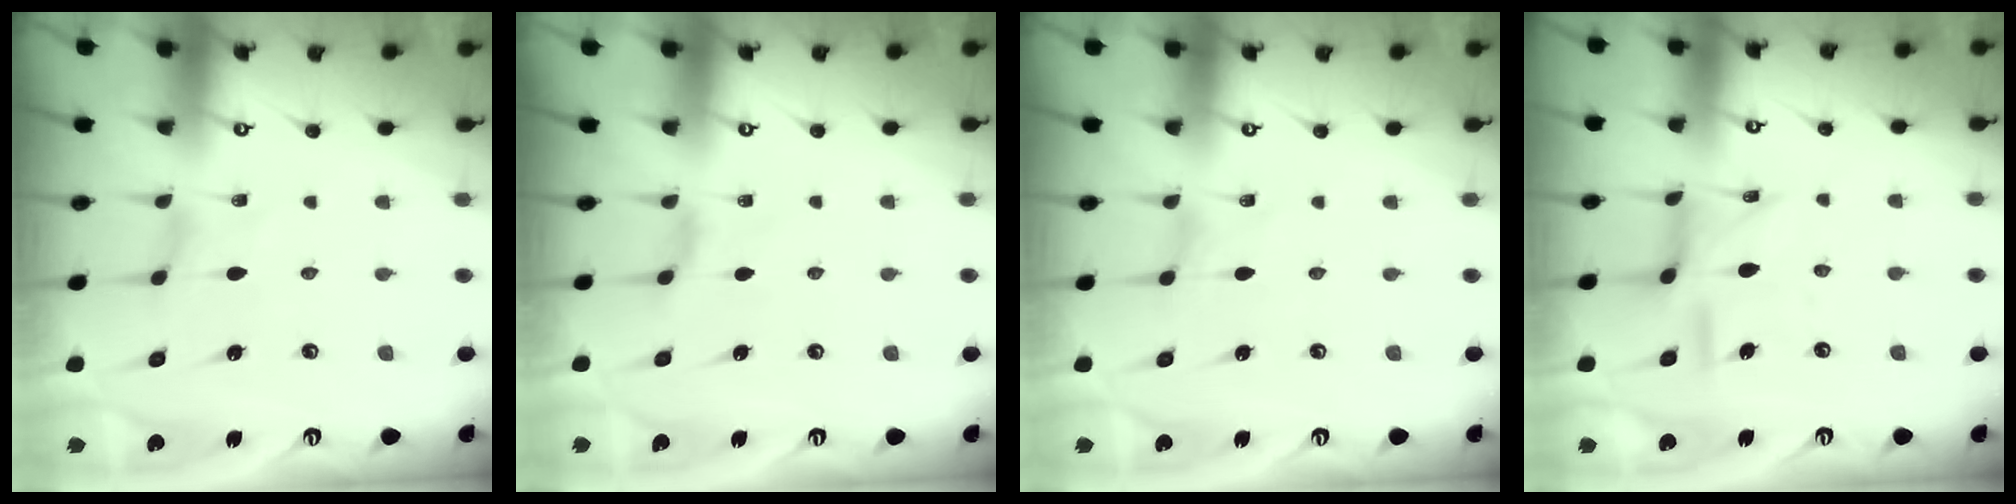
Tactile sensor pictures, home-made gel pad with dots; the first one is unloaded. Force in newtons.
{"total": 1.4, "press": 1.3, "slide": 0.5}
{"total": 0.0}
{"total": 9.6, "press": 9.5, "slide": 0.8}